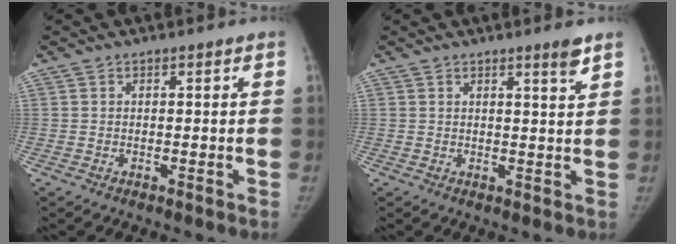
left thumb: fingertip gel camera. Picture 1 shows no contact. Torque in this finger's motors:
{"motor_torque": [0.21, -0.12, 0.25, -0.24, 0.01]}